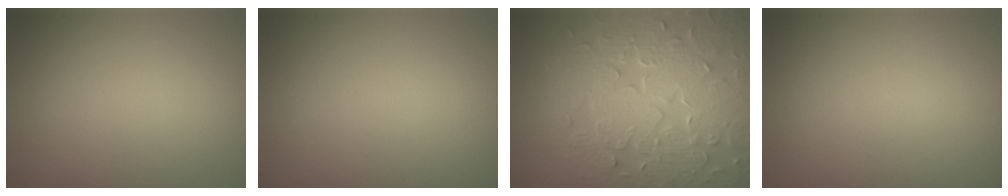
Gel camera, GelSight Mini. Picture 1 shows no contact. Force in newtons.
{"total": 0.0}
{"total": 8.8, "press": 6.1, "slide": 6.3}
{"total": 0.0}